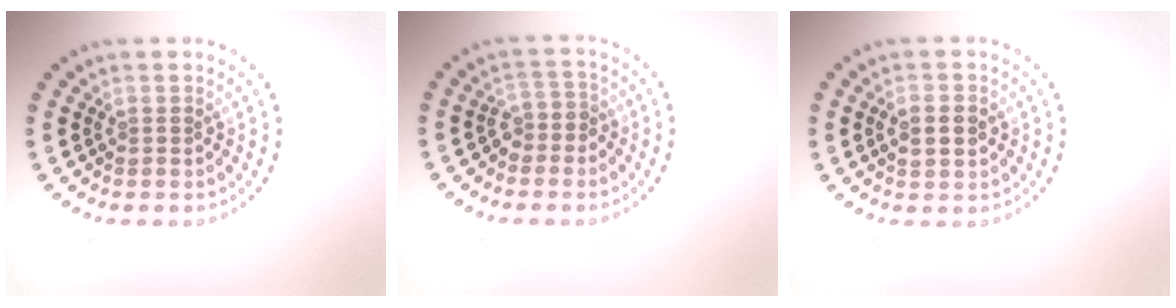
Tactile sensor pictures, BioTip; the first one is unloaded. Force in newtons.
{"total": 1.8, "press": 1.4, "slide": 1.1}
{"total": 2.3, "press": 2.3, "slide": 0.3}